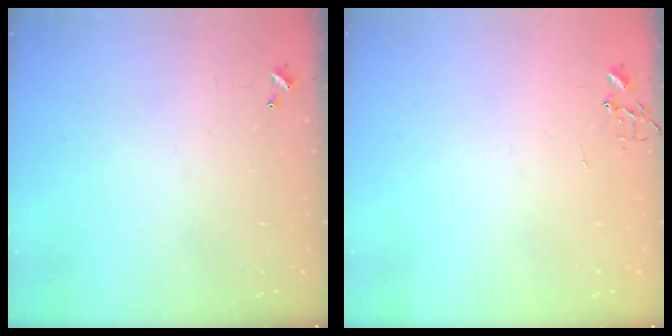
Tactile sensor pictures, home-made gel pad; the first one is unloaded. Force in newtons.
{"total": 0.0}